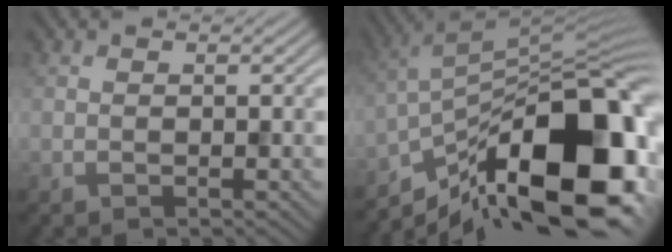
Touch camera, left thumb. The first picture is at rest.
{"total": 19.4, "force": [-10.0, 8.4, 14.3], "torque": [-0.226, -0.011, -0.168]}